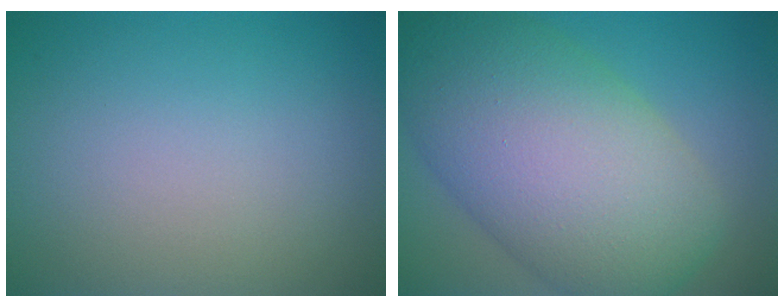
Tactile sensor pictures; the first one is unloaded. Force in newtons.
{"total": 13.5, "press": 13.5, "slide": 0.7}